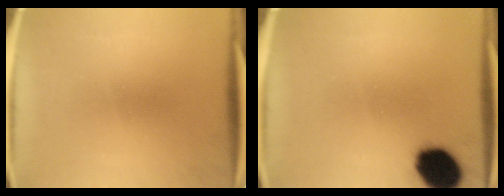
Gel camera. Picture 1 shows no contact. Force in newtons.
{"total": 12.7}